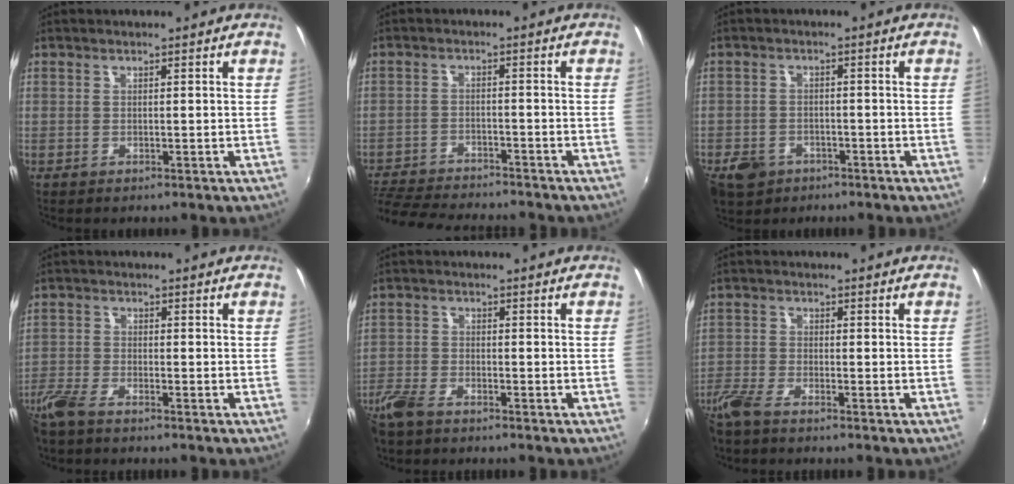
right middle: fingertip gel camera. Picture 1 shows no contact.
{"total": 13.8, "force": [-12.4, 2.7, 5.3], "torque": [-0.129, -0.019, -0.200]}
{"total": 6.6, "force": [-3.9, 4.6, 2.6], "torque": [-0.071, 0.000, -0.061]}
{"total": 5.3, "force": [-4.5, 1.1, 2.6], "torque": [-0.071, -0.015, -0.095]}
{"total": 5.9, "force": [-4.8, 2.0, 2.7], "torque": [-0.075, -0.012, -0.100]}
{"total": 5.0, "force": [-4.3, 0.7, 2.4], "torque": [-0.068, -0.015, -0.090]}